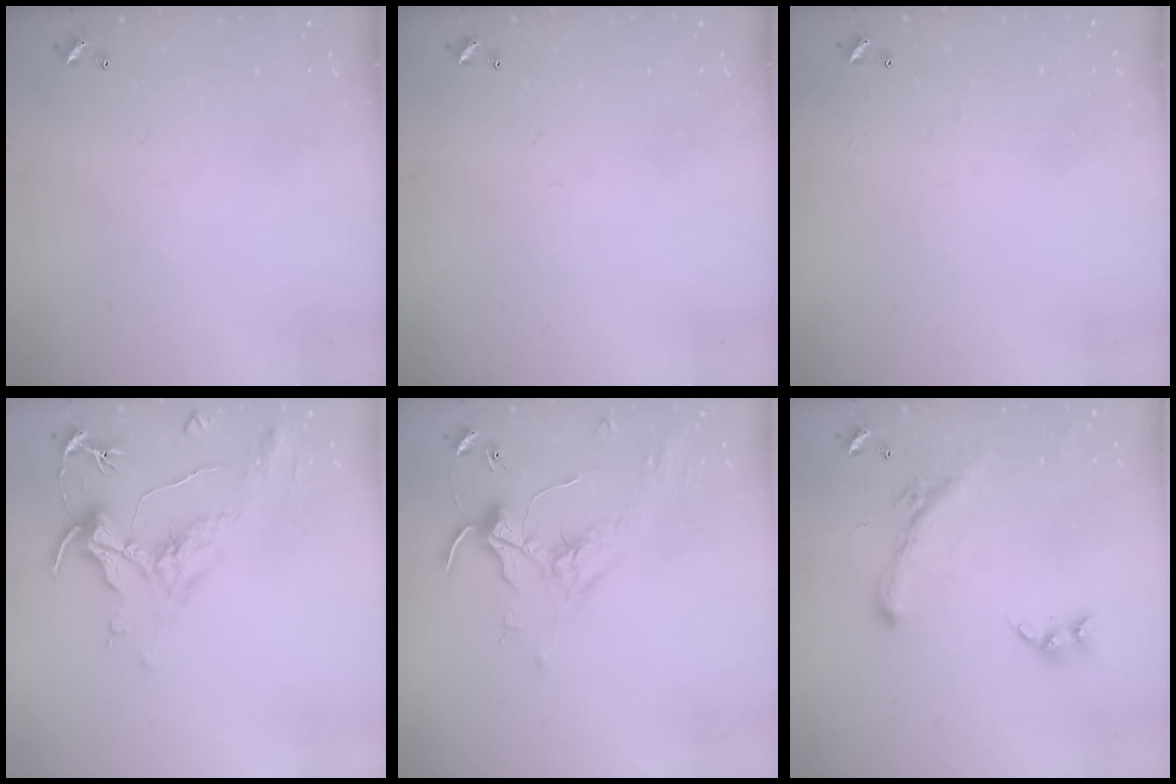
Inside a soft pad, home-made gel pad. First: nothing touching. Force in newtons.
{"total": 0.0}
{"total": 2.6, "press": 2.6, "slide": 0.4}
{"total": 2.3, "press": 1.8, "slide": 1.3}
{"total": 1.7, "press": 1.7, "slide": 0.4}
{"total": 2.5, "press": 2.0, "slide": 1.4}